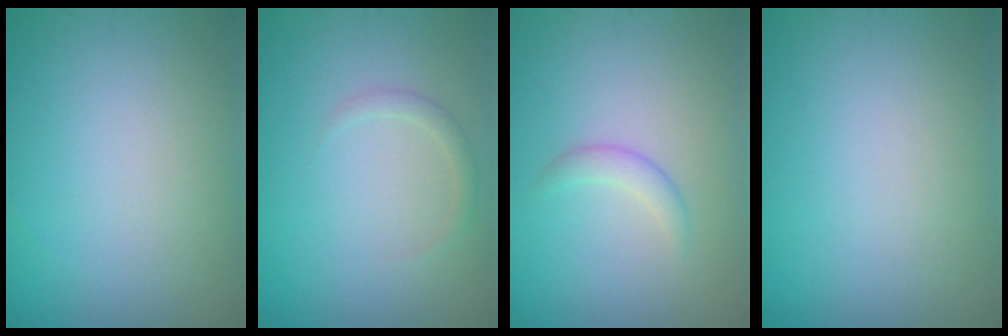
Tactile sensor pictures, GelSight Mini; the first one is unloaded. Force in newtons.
{"total": 1.0, "press": 1.0, "slide": 0.1}
{"total": 1.4, "press": 1.4, "slide": 0.0}
{"total": 0.0}